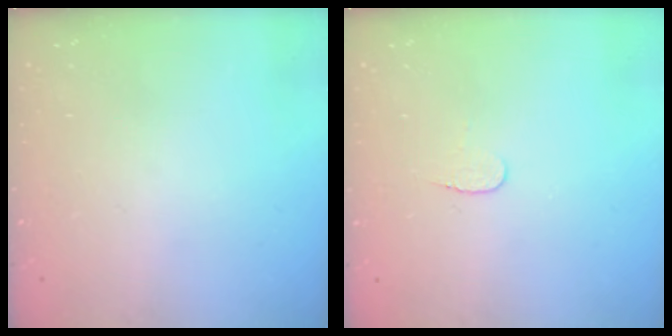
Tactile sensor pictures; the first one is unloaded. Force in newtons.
{"total": 3.7, "press": 3.7, "slide": 0.3}